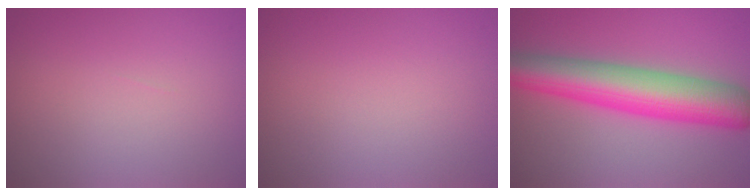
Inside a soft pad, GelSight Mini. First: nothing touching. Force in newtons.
{"total": 0.0}
{"total": 9.6, "press": 9.6, "slide": 0.2}